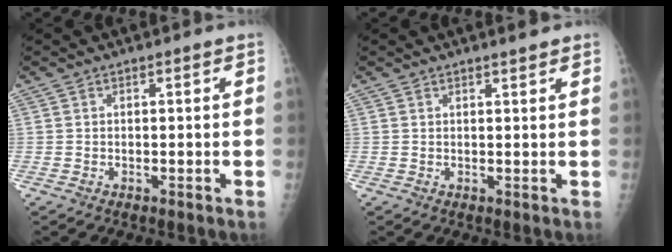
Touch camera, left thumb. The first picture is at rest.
{"total": 1.6, "force": [1.4, 0.2, 0.8], "torque": [-0.009, -0.008, 0.020]}